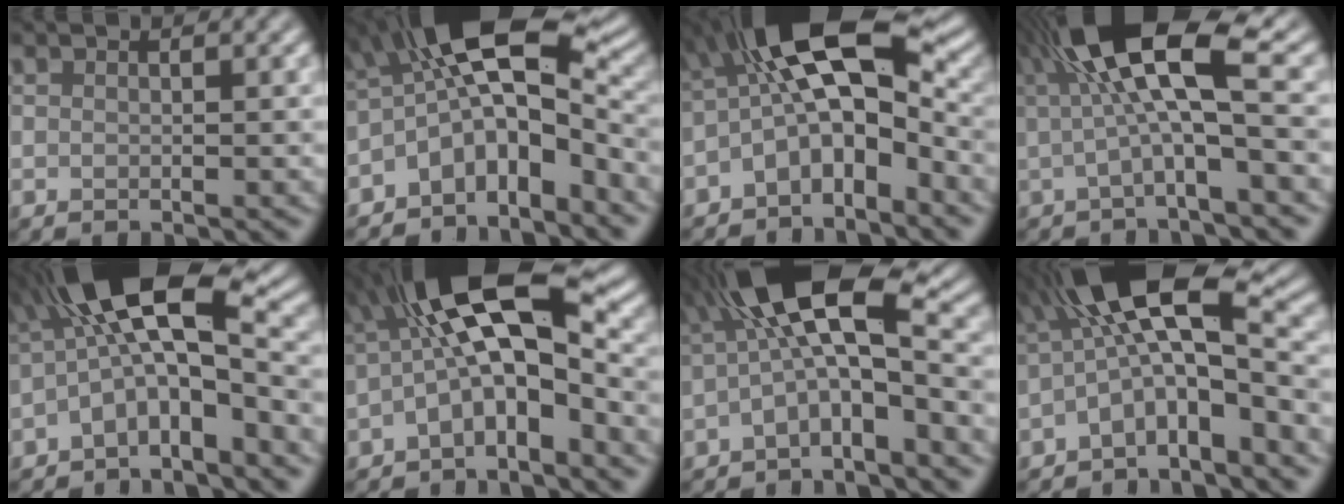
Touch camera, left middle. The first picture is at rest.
{"total": 8.9, "force": [-2.3, 4.1, 7.5], "torque": [-0.111, 0.022, -0.055]}
{"total": 9.3, "force": [-1.1, 4.2, 8.2], "torque": [-0.133, 0.028, -0.041]}
{"total": 9.1, "force": [1.9, 2.4, 8.5], "torque": [-0.150, 0.014, 0.026]}
{"total": 9.5, "force": [-1.7, 3.4, 8.7], "torque": [-0.140, 0.027, -0.048]}
{"total": 9.4, "force": [-1.1, 3.2, 8.7], "torque": [-0.148, 0.029, -0.038]}
{"total": 8.5, "force": [-1.0, 2.7, 8.0], "torque": [-0.132, 0.031, -0.038]}
{"total": 9.3, "force": [-1.9, 3.1, 8.6], "torque": [-0.134, 0.028, -0.049]}